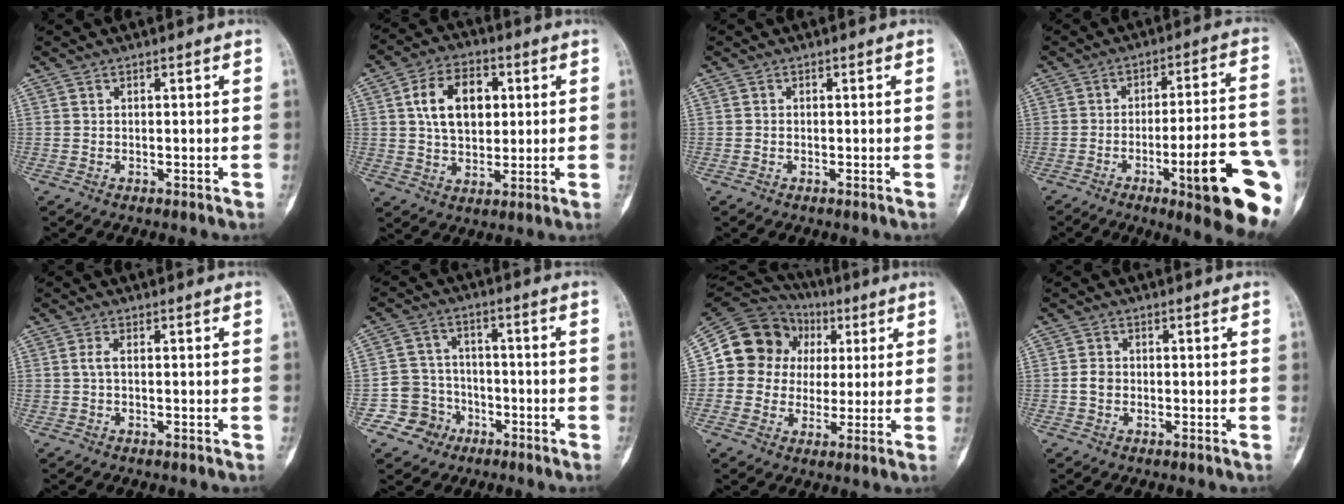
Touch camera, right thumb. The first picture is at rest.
{"total": 12.1, "force": [2.8, 8.0, 8.6], "torque": [-0.119, 0.000, 0.045]}
{"total": 0.0}
{"total": 18.6, "force": [-7.0, 3.3, 16.9], "torque": [-0.188, 0.023, -0.090]}
{"total": 1.5, "force": [0.1, 0.6, 1.4], "torque": [-0.030, -0.001, 0.001]}
{"total": 7.9, "force": [-3.9, 6.9, 0.6], "torque": [0.028, 0.038, -0.067]}
{"total": 15.4, "force": [3.0, 14.0, 5.5], "torque": [-0.064, 0.032, 0.051]}
{"total": 2.1, "force": [-0.4, 1.7, 1.1], "torque": [-0.021, 0.008, -0.010]}